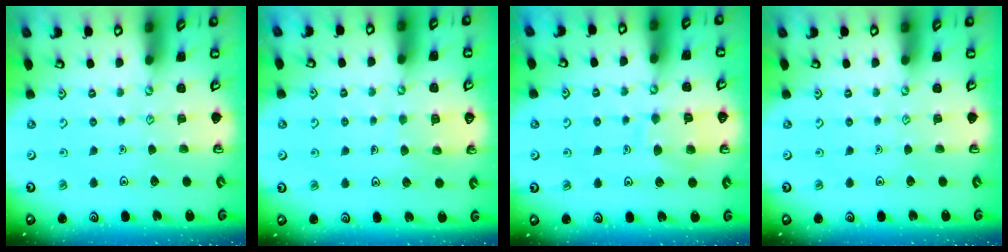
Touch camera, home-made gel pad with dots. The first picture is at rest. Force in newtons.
{"total": 6.4, "press": 6.3, "slide": 0.4}
{"total": 9.0, "press": 8.9, "slide": 0.9}
{"total": 0.0}